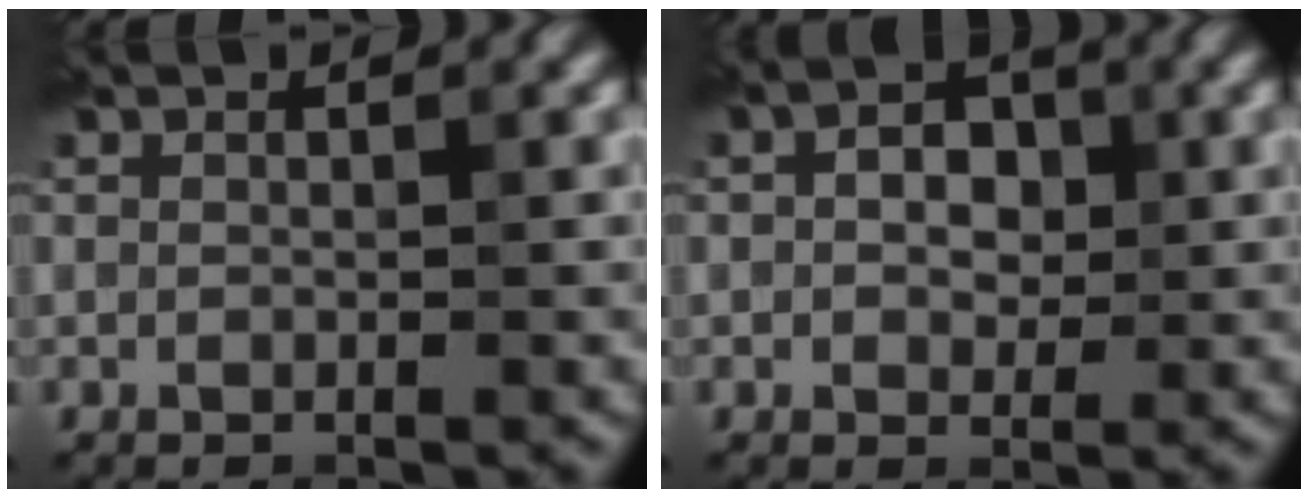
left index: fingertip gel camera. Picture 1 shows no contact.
{"total": 2.8, "force": [0.3, 1.9, 2.0], "torque": [-0.022, 0.005, -0.005]}